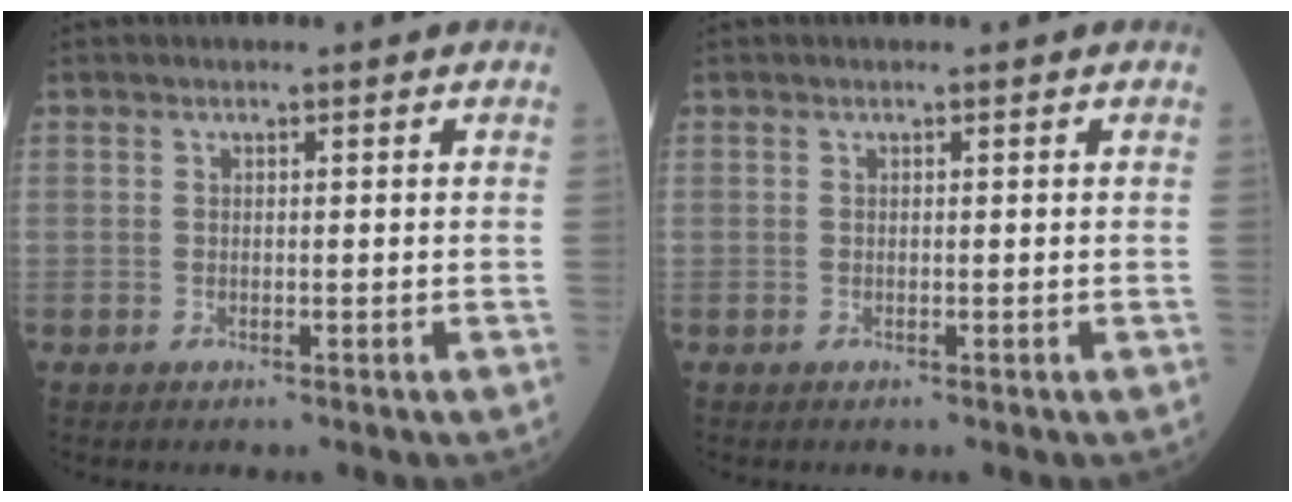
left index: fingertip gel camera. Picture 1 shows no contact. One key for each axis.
{"total": 0.0}